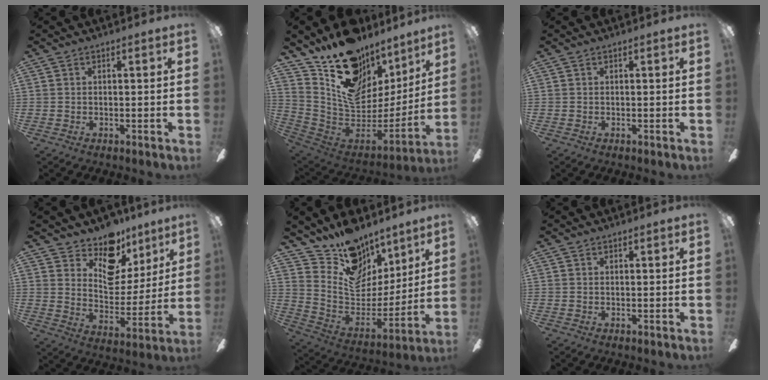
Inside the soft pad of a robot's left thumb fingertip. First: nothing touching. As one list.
[{"total": 16.1, "force": [11.0, 9.8, 6.4], "torque": [-0.102, -0.106, 0.205]}, {"total": 0.0}, {"total": 15.5, "force": [12.8, 7.0, 5.4], "torque": [-0.092, -0.118, 0.224]}, {"total": 15.7, "force": [11.8, 9.4, 4.3], "torque": [-0.081, -0.104, 0.218]}, {"total": 0.6, "force": [0.4, 0.4, 0.0], "torque": [0.001, 0.002, 0.008]}]